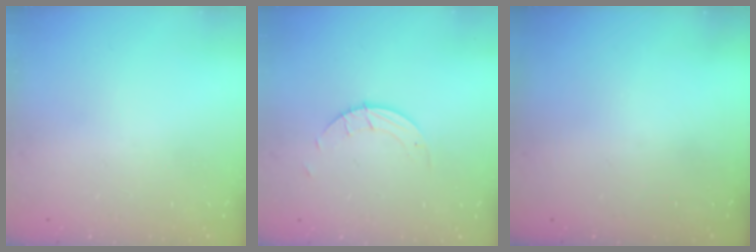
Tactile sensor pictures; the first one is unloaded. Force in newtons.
{"total": 1.5, "press": 1.5, "slide": 0.1}
{"total": 0.0}